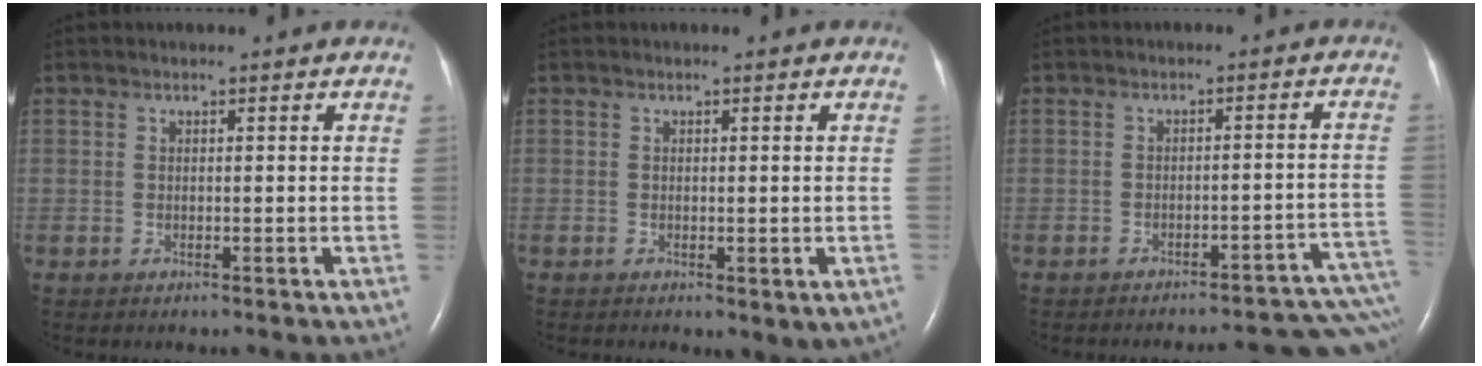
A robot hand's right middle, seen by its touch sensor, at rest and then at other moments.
{"total": 2.4, "force": [-0.7, 1.2, 1.9], "torque": [-0.025, -0.005, -0.002]}
{"total": 17.3, "force": [-16.3, 1.7, 5.4], "torque": [0.001, 0.023, -0.180]}